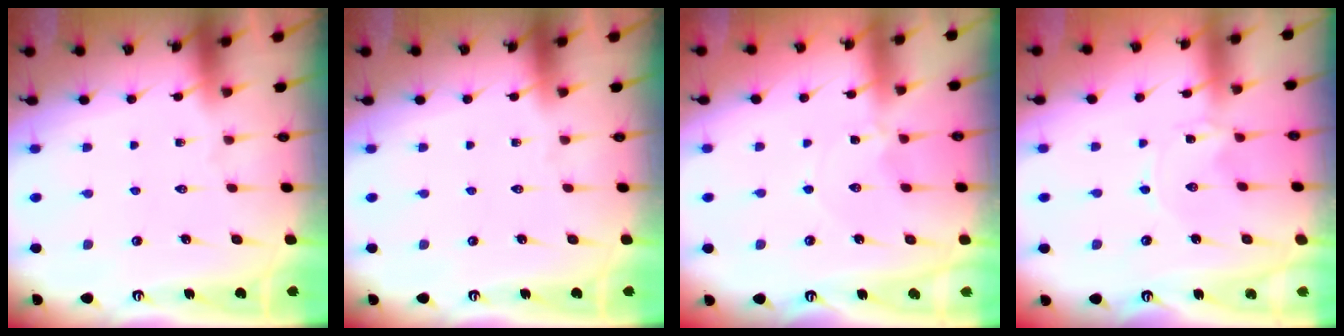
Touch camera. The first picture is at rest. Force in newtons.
{"total": 0.0}
{"total": 0.0}
{"total": 0.0}